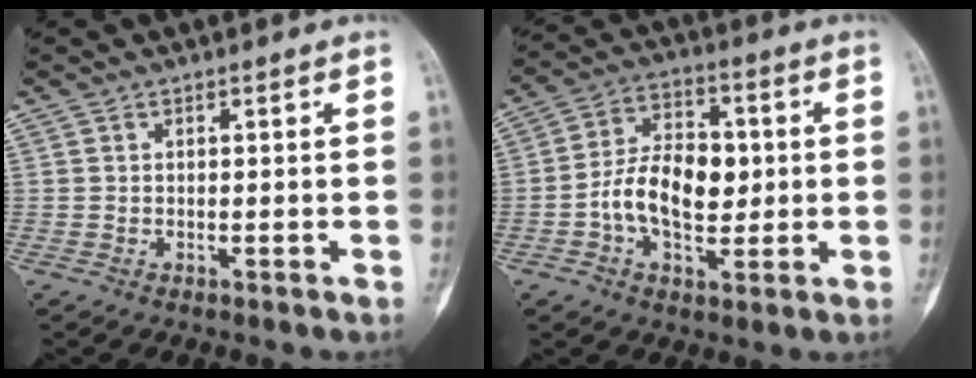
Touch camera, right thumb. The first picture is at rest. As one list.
[{"total": 12.8, "force": [-0.8, 7.8, 10.1], "torque": [-0.150, 0.020, -0.017]}]